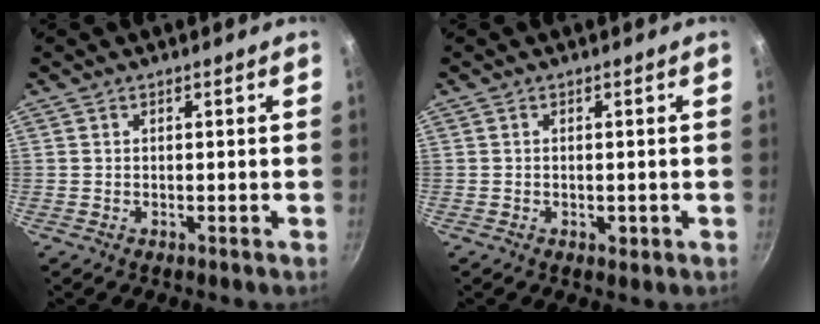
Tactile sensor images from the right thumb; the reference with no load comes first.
{"total": 1.3, "force": [-0.4, 0.7, 1.0], "torque": [-0.014, -0.001, -0.005]}